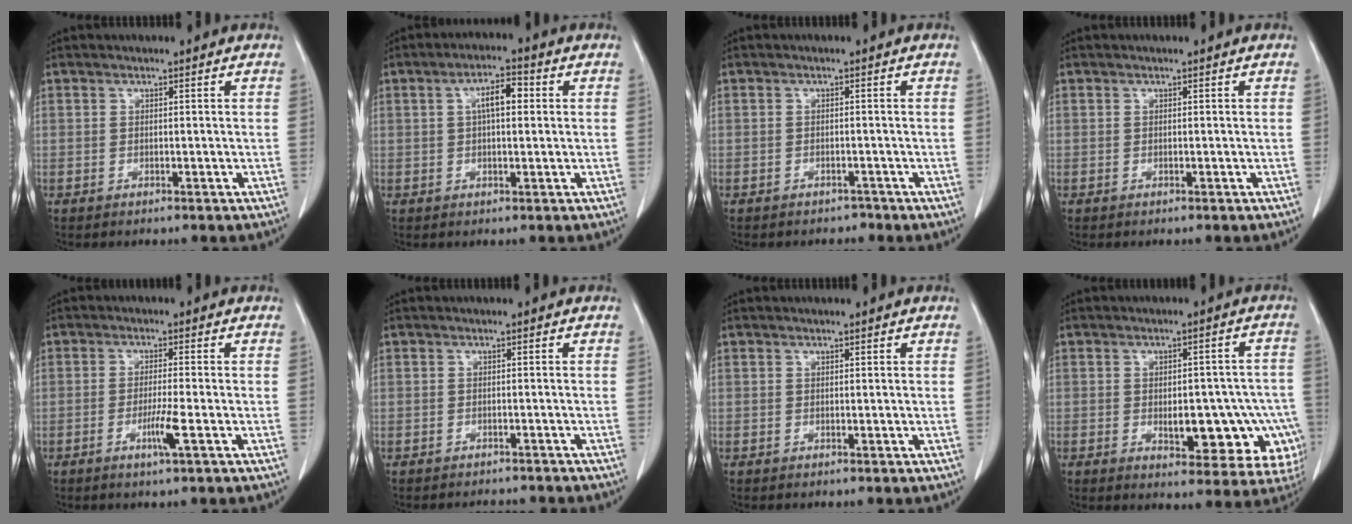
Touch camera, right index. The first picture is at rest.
{"total": 4.8, "force": [1.0, 1.5, 4.5], "torque": [-0.081, 0.016, 0.016]}
{"total": 1.4, "force": [-1.2, 0.7, -0.2], "torque": [0.001, 0.002, -0.019]}
{"total": 0.0}
{"total": 3.8, "force": [-1.5, -0.4, 3.5], "torque": [-0.069, -0.009, -0.030]}
{"total": 4.1, "force": [-3.8, 1.3, 0.6], "torque": [-0.002, -0.004, -0.047]}
{"total": 0.0}
{"total": 14.6, "force": [-4.5, 6.8, 12.1], "torque": [-0.089, 0.024, -0.040]}